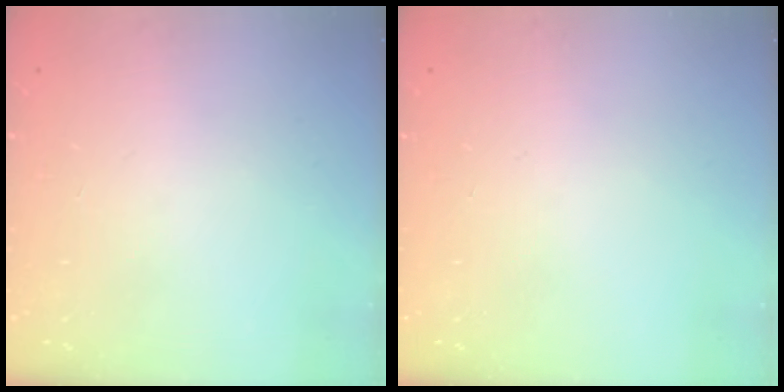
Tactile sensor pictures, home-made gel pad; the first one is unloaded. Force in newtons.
{"total": 0.0}